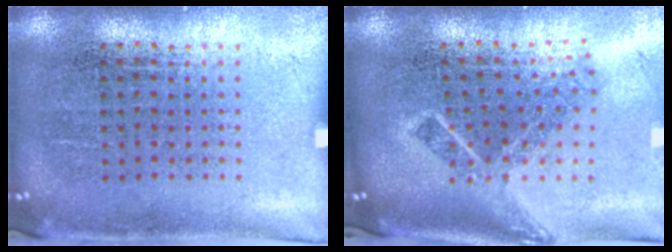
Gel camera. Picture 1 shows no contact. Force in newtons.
{"total": 2.1, "press": 1.5, "slide": 1.5}